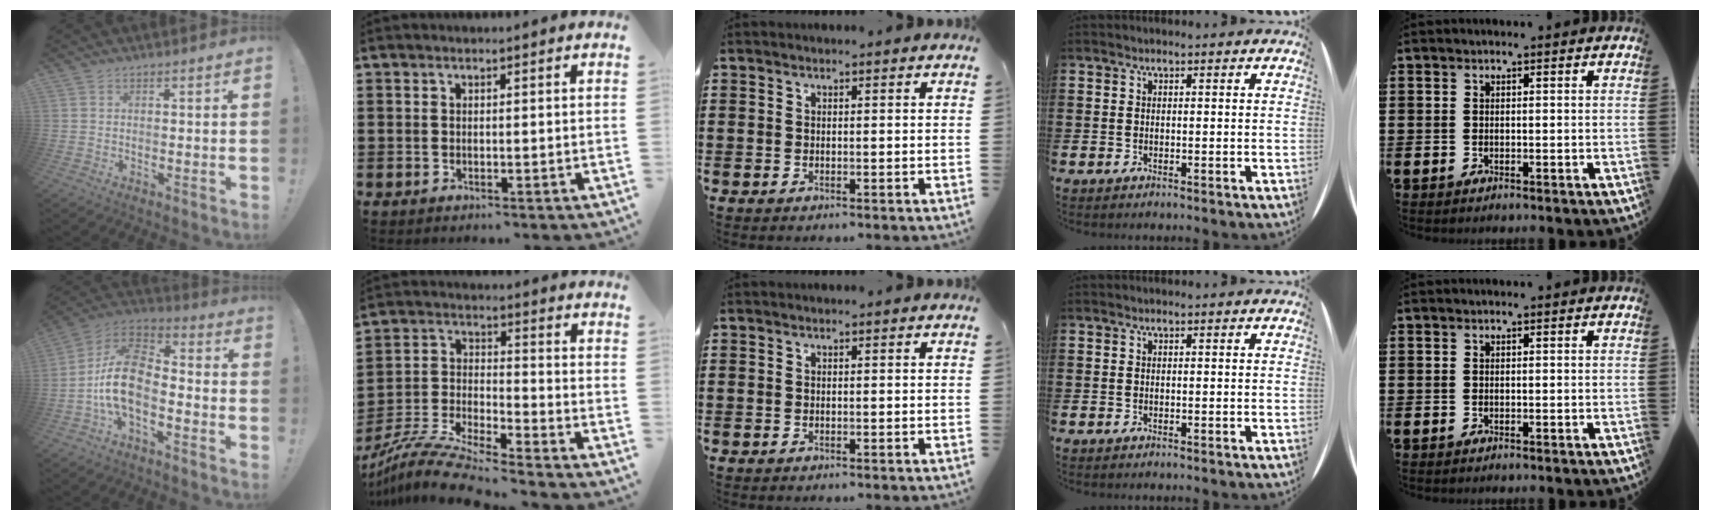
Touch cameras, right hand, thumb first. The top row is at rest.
{"thumb": {"total": 15.0, "force": [-4.9, 8.8, 11.1], "torque": [-0.193, 0.026, -0.081]}, "index": {"total": 9.2, "force": [-8.7, -0.2, 3.1], "torque": [-0.075, 0.000, -0.176]}}